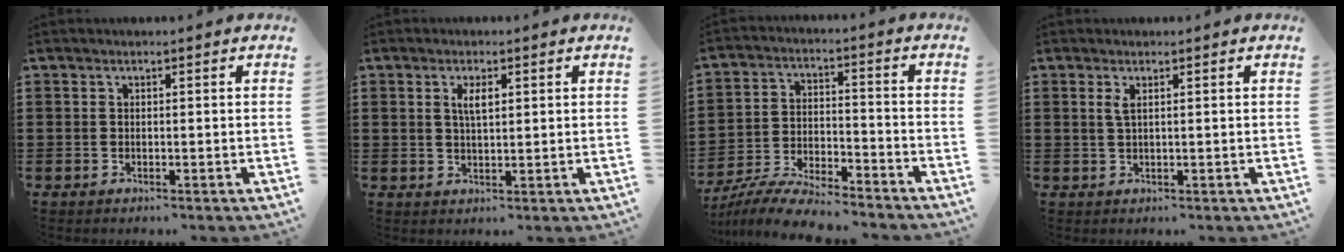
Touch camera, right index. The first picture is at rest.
{"total": 2.8, "force": [0.9, 1.0, 2.4], "torque": [-0.051, 0.005, 0.015]}
{"total": 7.3, "force": [-7.0, 0.5, 2.0], "torque": [-0.045, 0.007, -0.137]}
{"total": 1.3, "force": [0.5, 0.2, 1.2], "torque": [-0.027, 0.001, 0.008]}